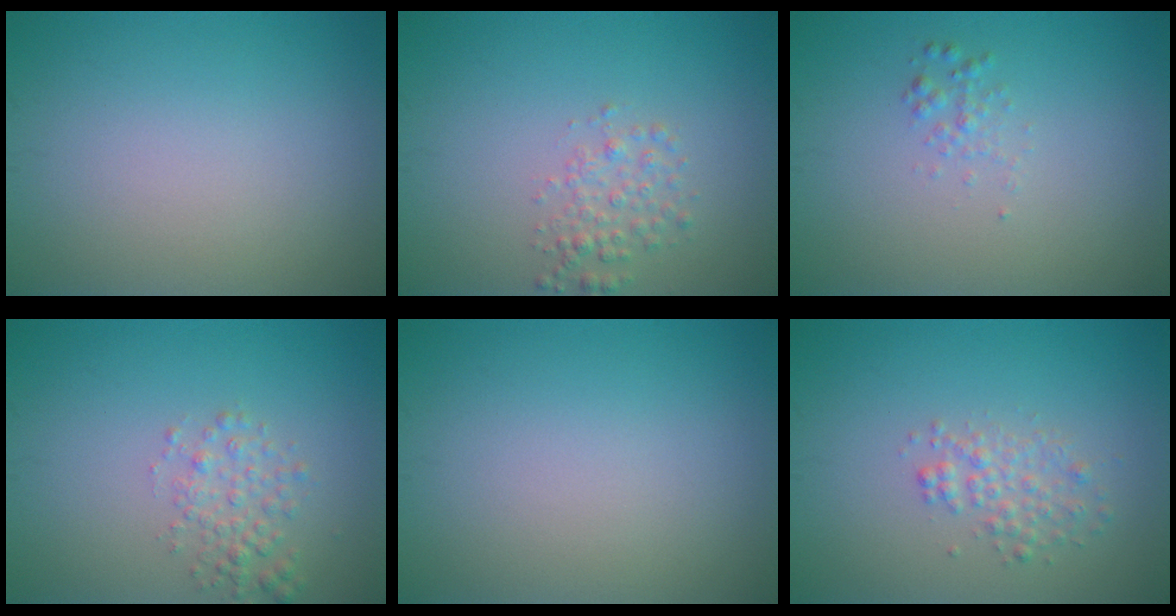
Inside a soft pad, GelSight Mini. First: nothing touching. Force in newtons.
{"total": 2.0, "press": 2.0, "slide": 0.1}
{"total": 1.0, "press": 1.0, "slide": 0.0}
{"total": 2.2, "press": 2.2, "slide": 0.1}
{"total": 0.0}
{"total": 2.0, "press": 2.0, "slide": 0.1}